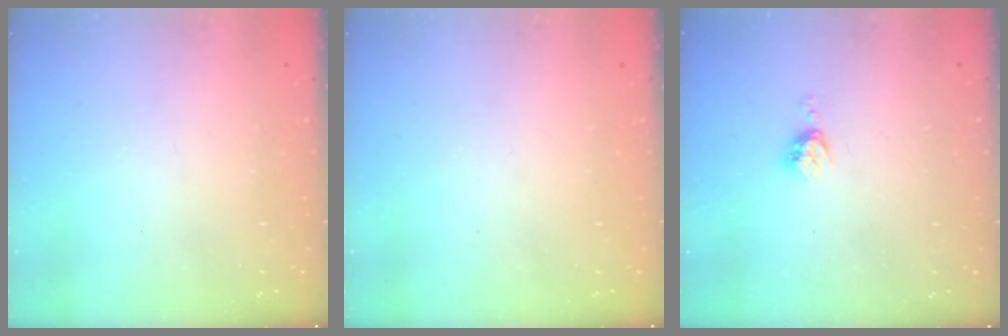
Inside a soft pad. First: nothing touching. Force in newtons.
{"total": 0.0}
{"total": 3.4, "press": 3.4, "slide": 0.4}